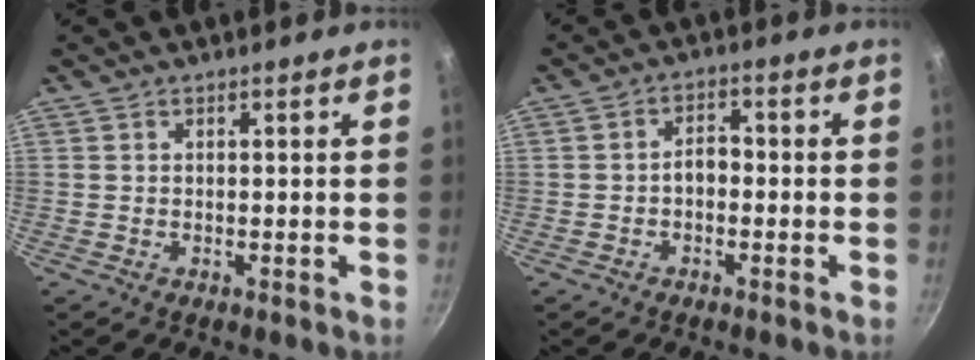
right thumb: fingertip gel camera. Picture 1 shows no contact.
{"total": 3.1, "force": [-0.9, 2.0, 2.2], "torque": [-0.022, 0.018, -0.020]}